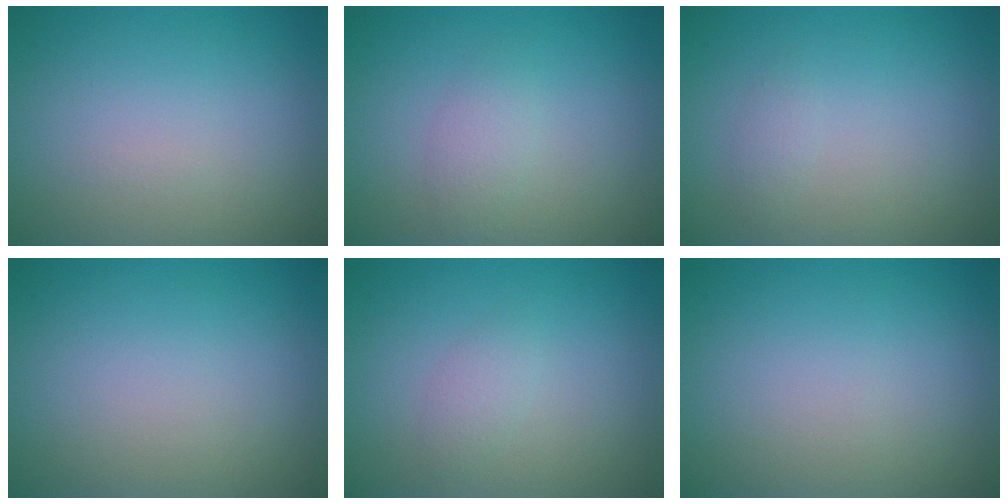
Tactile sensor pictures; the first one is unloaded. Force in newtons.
{"total": 1.5, "press": 1.5, "slide": 0.1}
{"total": 0.8, "press": 0.8, "slide": 0.1}
{"total": 0.0}
{"total": 1.2, "press": 1.2, "slide": 0.1}
{"total": 0.0}